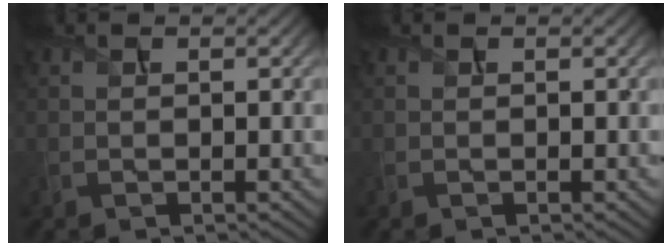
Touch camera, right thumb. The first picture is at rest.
{"total": 0.0}